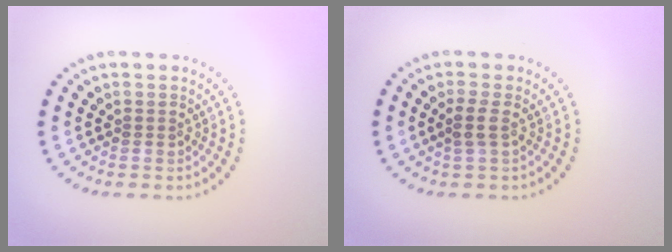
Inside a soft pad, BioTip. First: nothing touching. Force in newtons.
{"total": 1.5, "press": 1.3, "slide": 0.8}